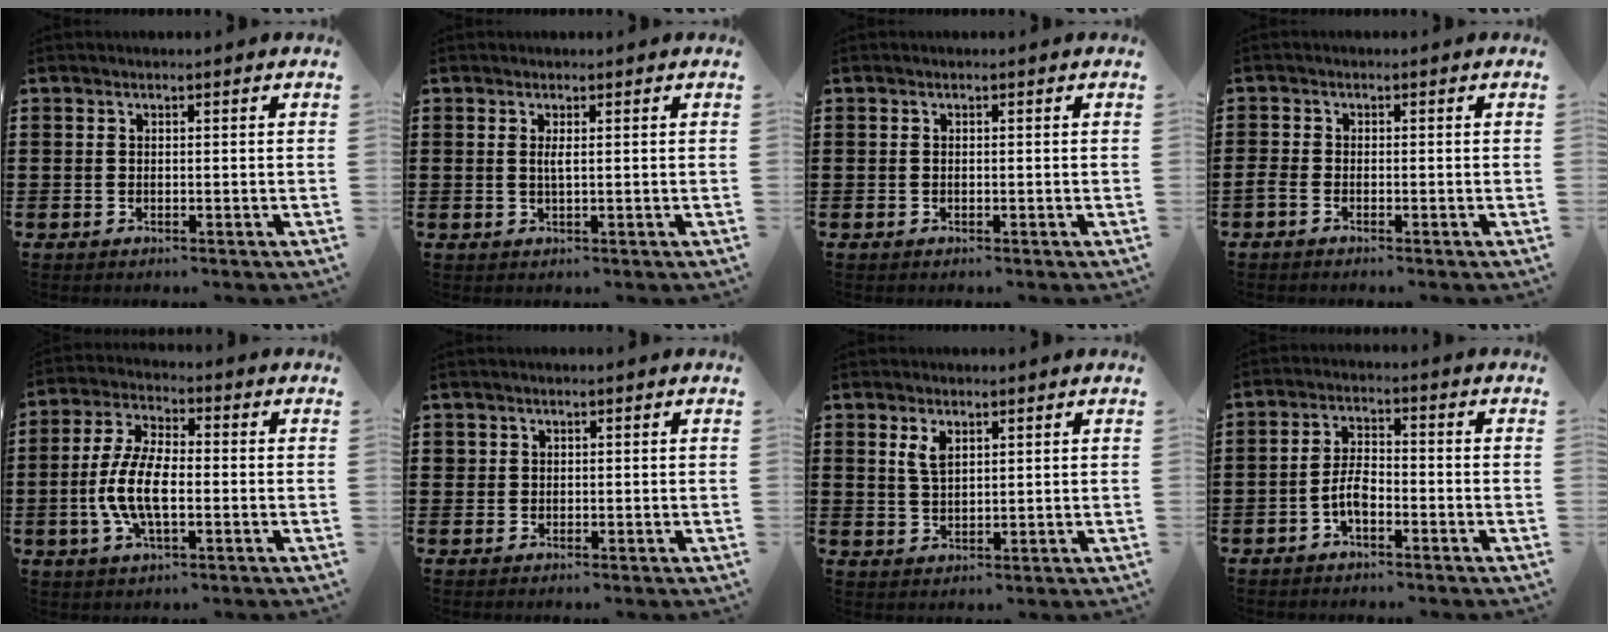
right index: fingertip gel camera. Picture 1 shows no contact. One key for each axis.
{"total": 1.3, "fx": 0.1, "fy": 0.0, "fz": 1.3, "tx": -0.026, "ty": -0.002, "tz": 0.001}
{"total": 0.0}
{"total": 1.2, "fx": -1.0, "fy": 0.5, "fz": 0.6, "tx": -0.021, "ty": -0.003, "tz": -0.021}
{"total": 8.8, "fx": -1.8, "fy": 3.7, "fz": 7.8, "tx": -0.182, "ty": -0.008, "tz": -0.042}
{"total": 1.0, "fx": 0.4, "fy": 0.9, "fz": 0.1, "tx": -0.003, "ty": 0.004, "tz": 0.008}
{"total": 3.1, "fx": 1.7, "fy": 1.4, "fz": 2.1, "tx": -0.047, "ty": 0.005, "tz": 0.030}
{"total": 4.5, "fx": -2.0, "fy": 1.8, "fz": 3.5, "tx": -0.084, "ty": 0.002, "tz": -0.044}